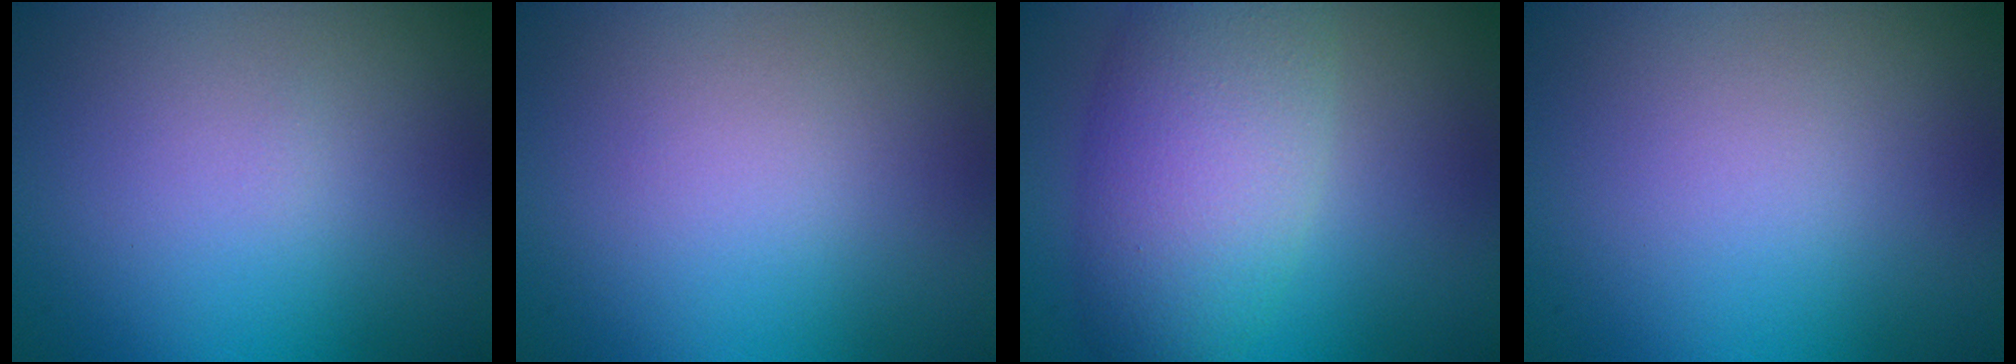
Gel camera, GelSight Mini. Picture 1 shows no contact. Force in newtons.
{"total": 0.0}
{"total": 7.5, "press": 7.5, "slide": 0.2}
{"total": 0.0}